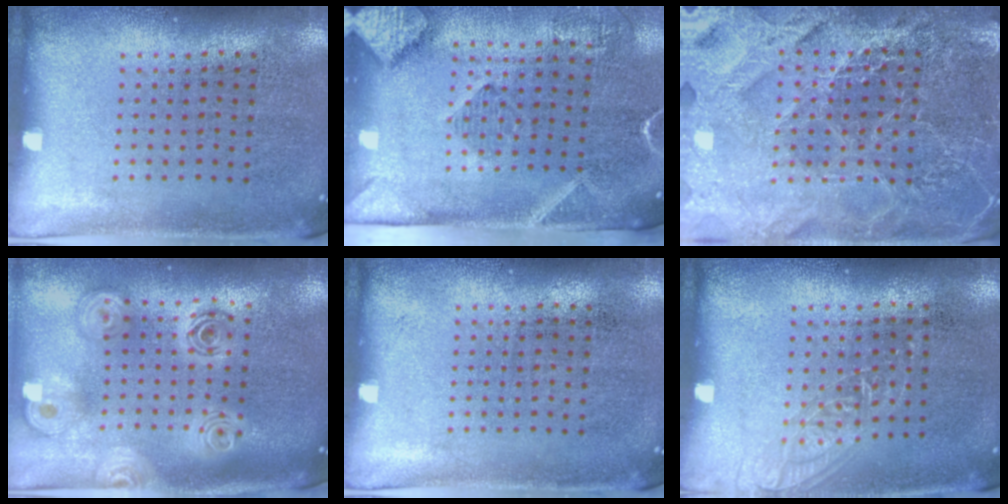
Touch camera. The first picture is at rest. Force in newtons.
{"total": 2.9, "press": 2.1, "slide": 1.9}
{"total": 5.0, "press": 4.5, "slide": 2.1}
{"total": 2.5, "press": 1.9, "slide": 1.6}
{"total": 0.0}
{"total": 1.2, "press": 1.1, "slide": 0.4}